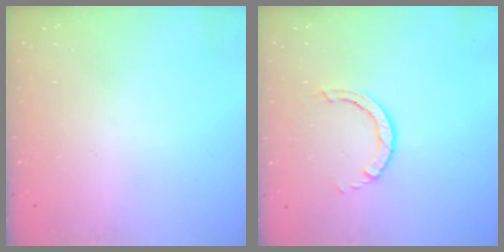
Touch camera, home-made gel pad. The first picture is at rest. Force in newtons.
{"total": 2.6, "press": 2.6, "slide": 0.3}